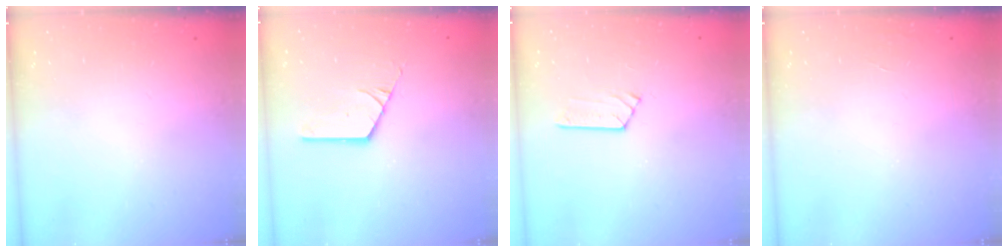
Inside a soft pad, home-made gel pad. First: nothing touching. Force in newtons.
{"total": 3.6, "press": 3.6, "slide": 0.3}
{"total": 4.1, "press": 4.1, "slide": 0.4}
{"total": 0.0}